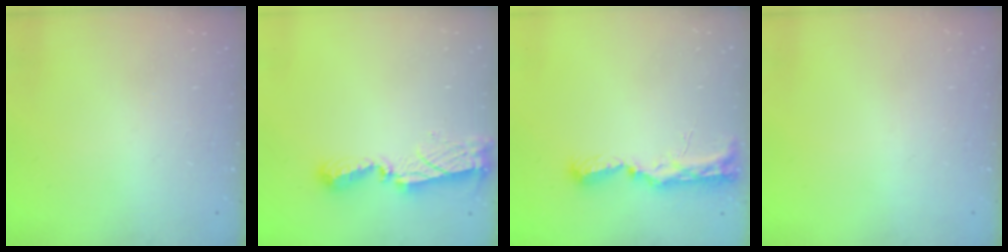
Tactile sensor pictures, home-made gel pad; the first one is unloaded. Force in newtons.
{"total": 7.9, "press": 7.9, "slide": 0.3}
{"total": 8.3, "press": 8.2, "slide": 0.8}
{"total": 0.0}